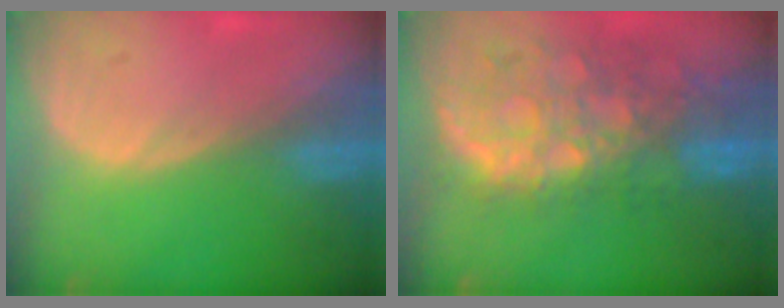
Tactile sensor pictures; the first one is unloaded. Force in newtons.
{"total": 11.1, "press": 9.7, "slide": 5.5}